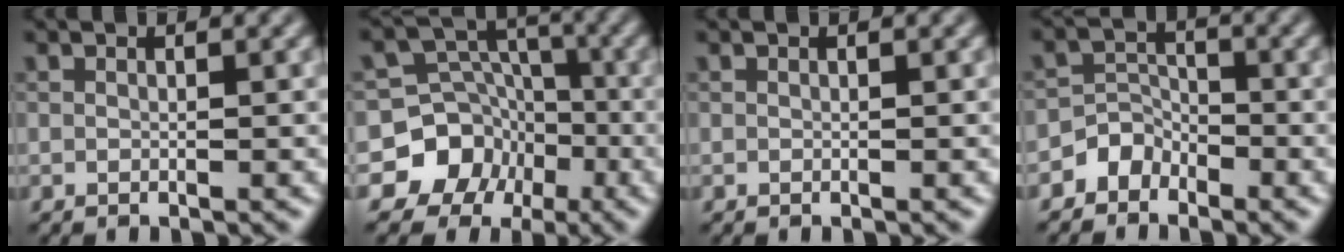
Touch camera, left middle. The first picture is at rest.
{"total": 8.8, "force": [-4.3, 7.6, 1.1], "torque": [0.000, 0.003, -0.097]}
{"total": 0.0}
{"total": 2.3, "force": [-1.7, 1.5, 0.2], "torque": [0.006, 0.014, -0.035]}